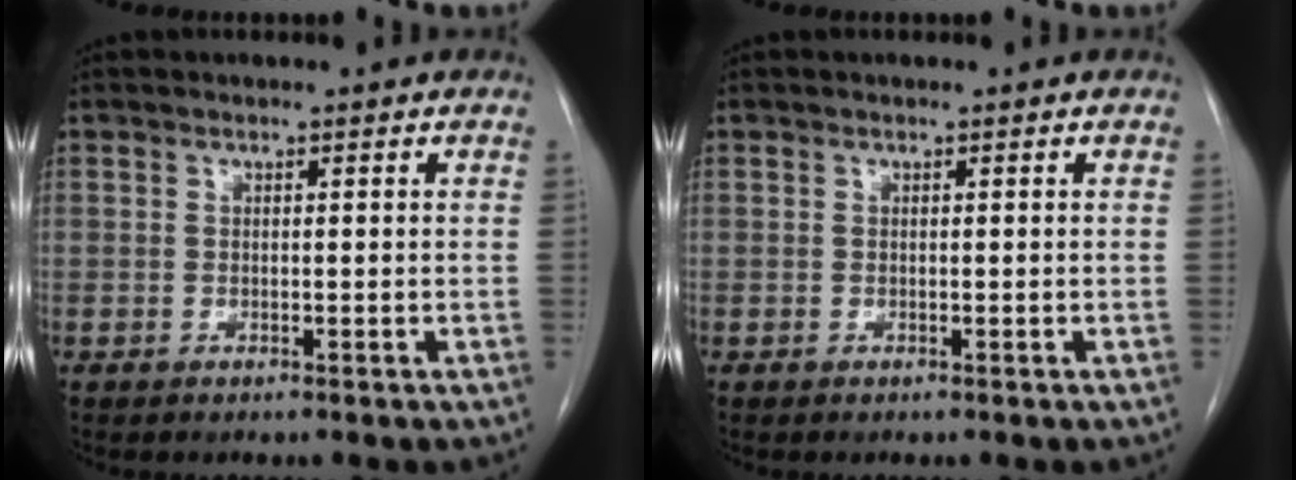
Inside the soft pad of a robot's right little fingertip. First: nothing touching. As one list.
[{"total": 0.0}]